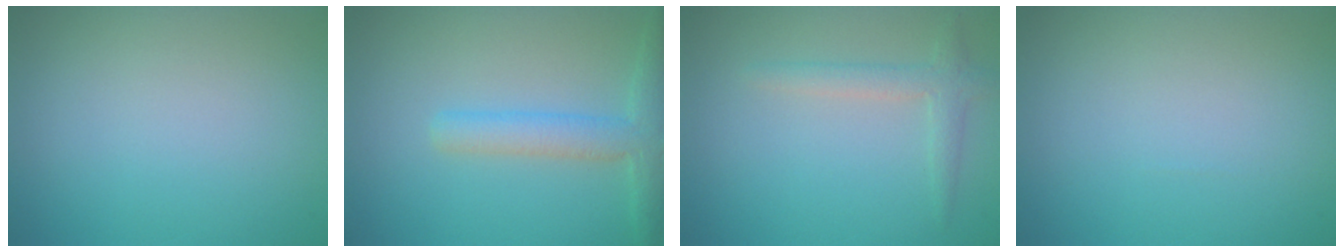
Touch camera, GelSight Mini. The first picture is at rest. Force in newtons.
{"total": 3.5, "press": 3.5, "slide": 0.2}
{"total": 2.0, "press": 2.0, "slide": 0.0}
{"total": 0.0}